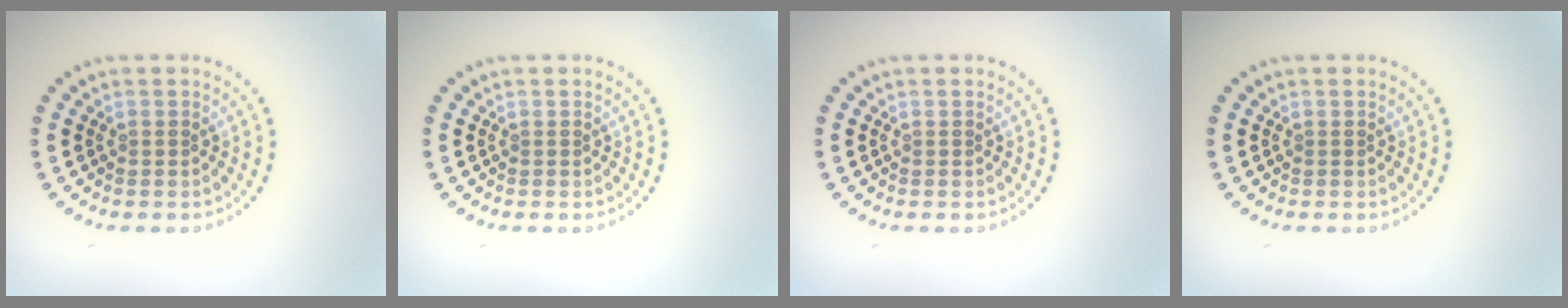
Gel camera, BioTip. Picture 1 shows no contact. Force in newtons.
{"total": 0.0}
{"total": 0.0}
{"total": 0.0}